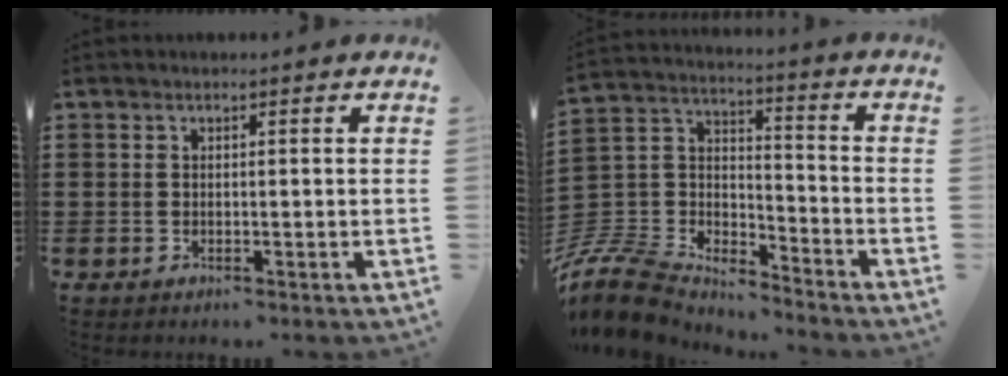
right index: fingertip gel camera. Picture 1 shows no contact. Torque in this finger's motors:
{"motor_torque": [-1.05, 1.09, -1.05, -0.21]}